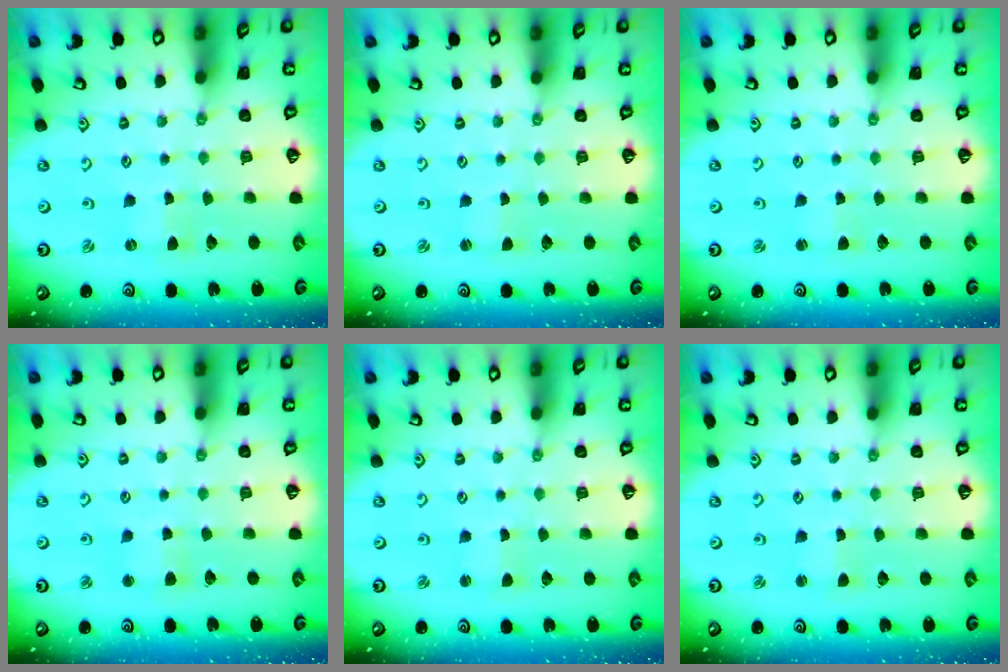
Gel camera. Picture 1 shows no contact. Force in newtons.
{"total": 0.0}
{"total": 1.3, "press": 1.3, "slide": 0.2}
{"total": 3.6, "press": 3.6, "slide": 0.3}
{"total": 1.4, "press": 1.4, "slide": 0.0}
{"total": 1.4, "press": 1.4, "slide": 0.0}